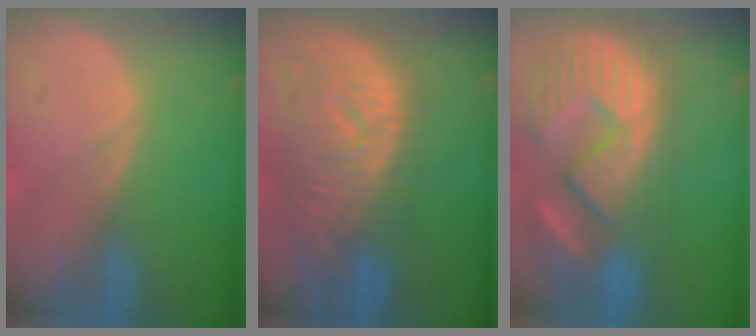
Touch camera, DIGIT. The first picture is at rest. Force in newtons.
{"total": 10.9, "press": 9.7, "slide": 4.9}
{"total": 14.0, "press": 12.1, "slide": 7.1}